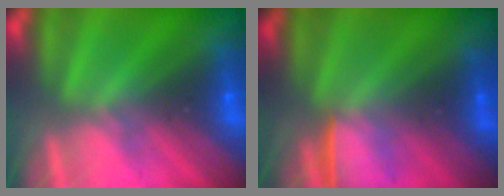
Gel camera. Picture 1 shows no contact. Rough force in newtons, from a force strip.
{"total": 1.3}